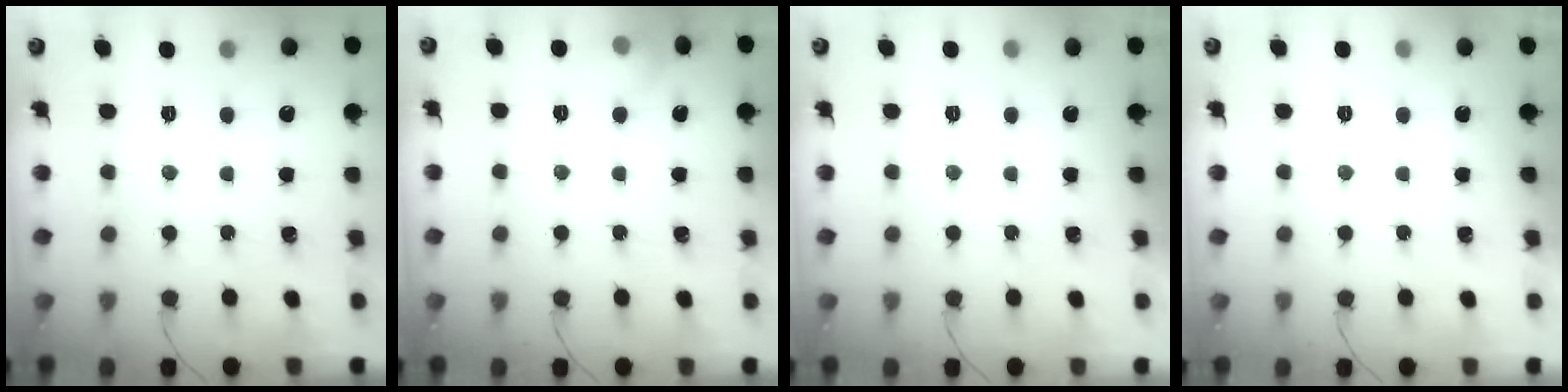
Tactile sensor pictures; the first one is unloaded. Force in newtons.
{"total": 6.2, "press": 6.0, "slide": 1.7}
{"total": 0.0}
{"total": 0.0}